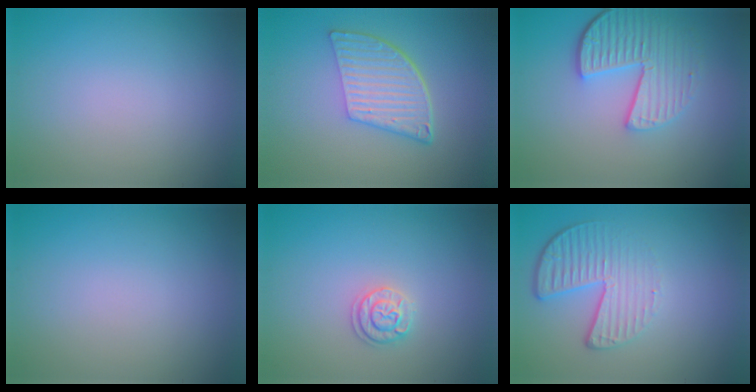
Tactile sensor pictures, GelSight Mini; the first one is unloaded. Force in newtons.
{"total": 6.2, "press": 4.2, "slide": 4.5}
{"total": 5.2, "press": 4.0, "slide": 3.4}
{"total": 0.0}
{"total": 1.7, "press": 1.7, "slide": 0.5}
{"total": 4.5, "press": 3.0, "slide": 3.3}